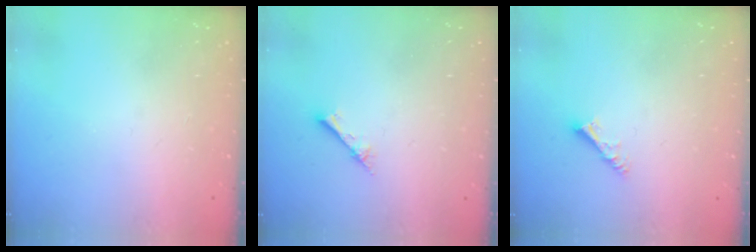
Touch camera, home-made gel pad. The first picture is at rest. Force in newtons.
{"total": 2.4, "press": 2.4, "slide": 0.3}
{"total": 4.4, "press": 4.4, "slide": 0.1}